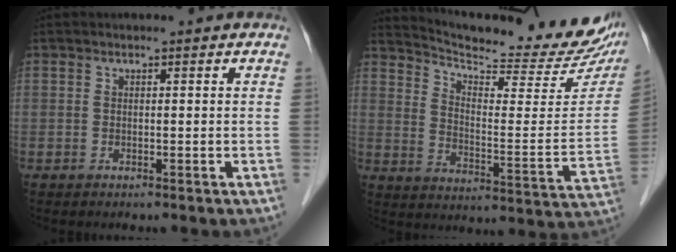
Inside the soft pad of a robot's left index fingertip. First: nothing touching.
{"total": 22.6, "force": [21.0, 2.5, 8.0], "torque": [-0.122, -0.071, 0.276]}